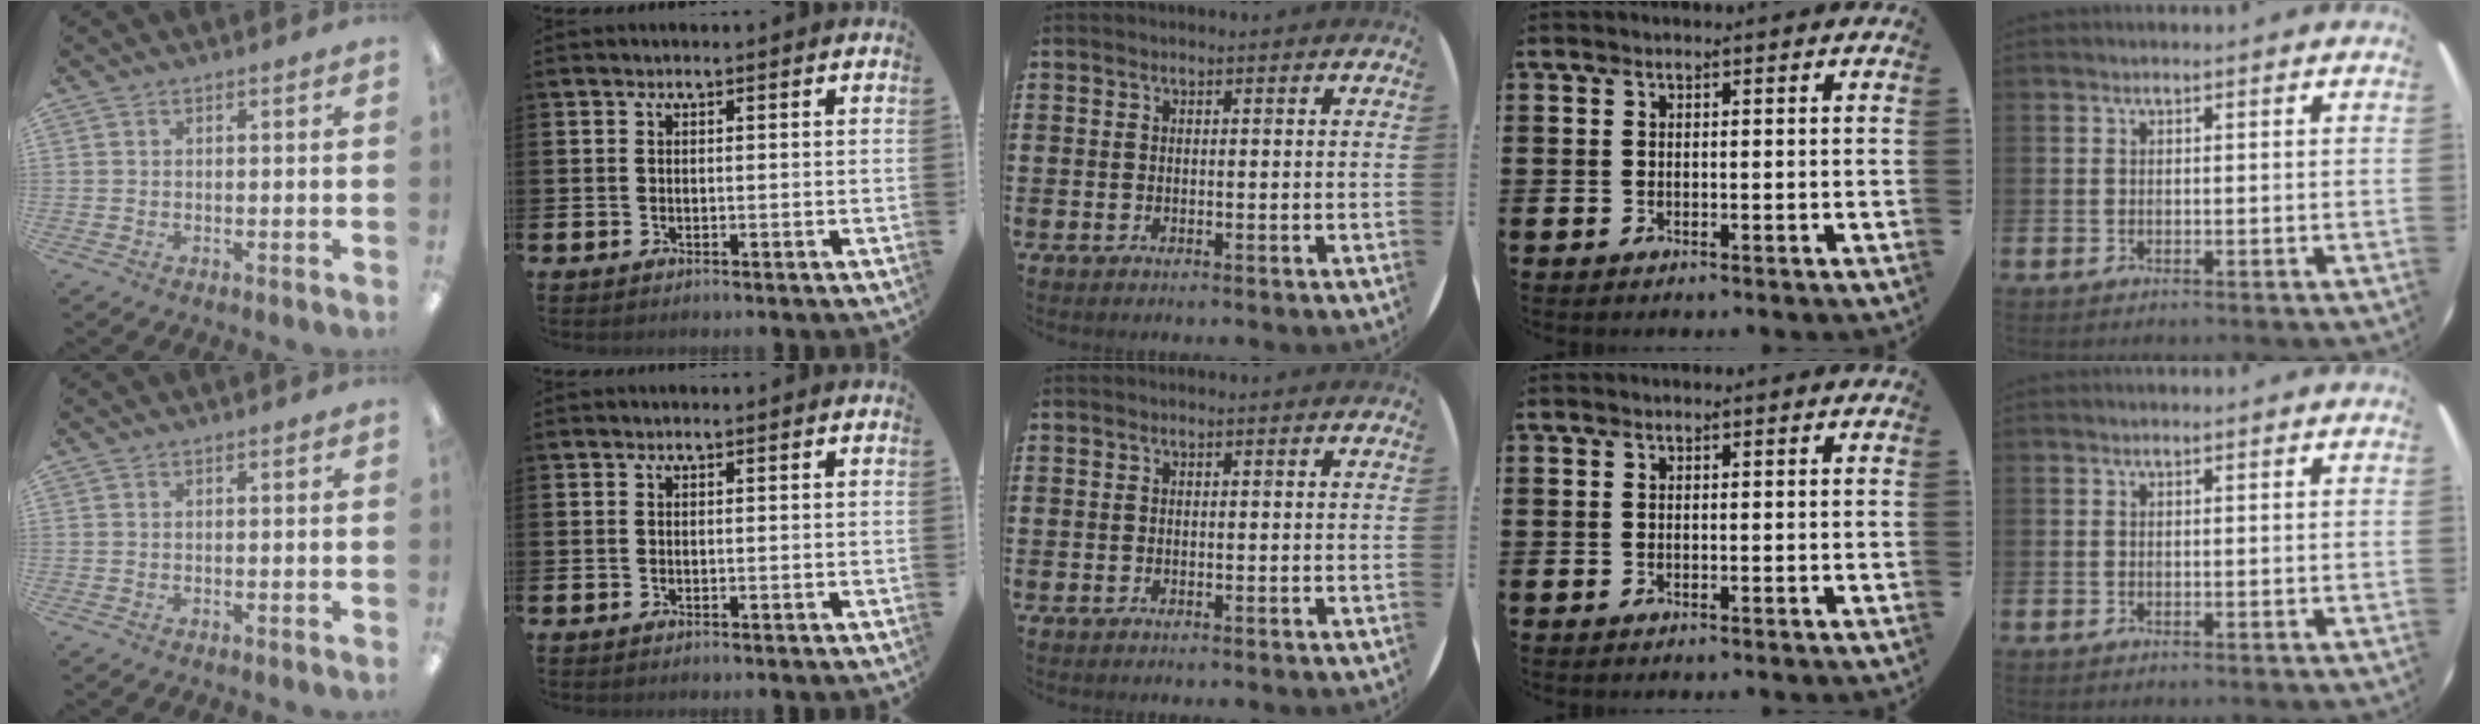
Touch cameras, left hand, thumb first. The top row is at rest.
{}